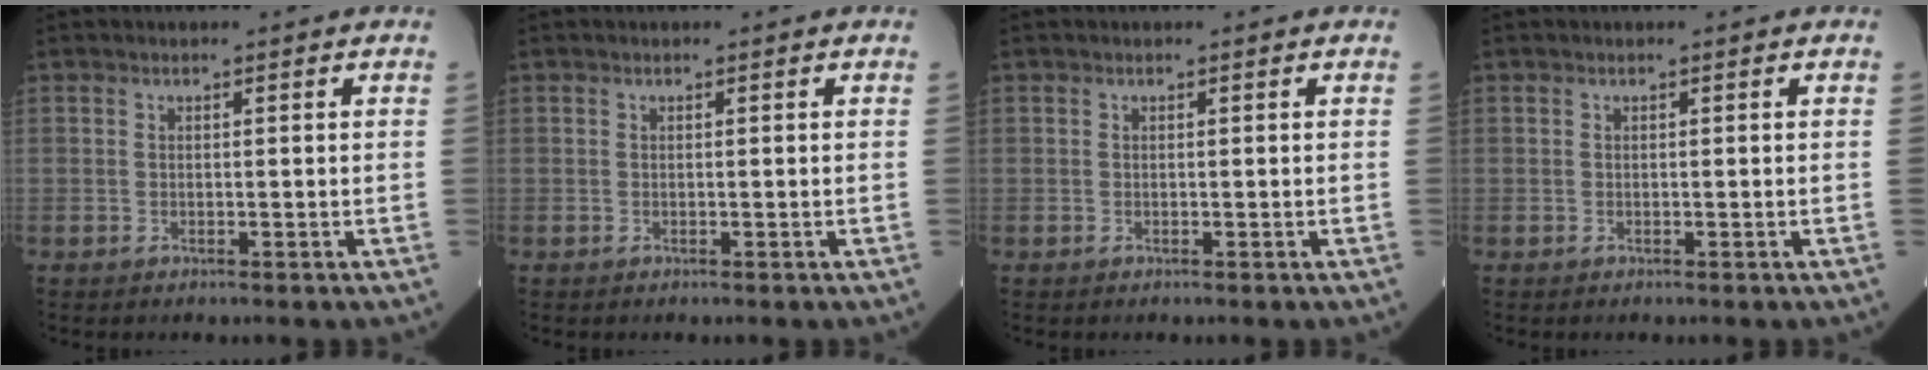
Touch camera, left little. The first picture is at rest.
{"total": 0.0}
{"total": 0.0}
{"total": 0.0}